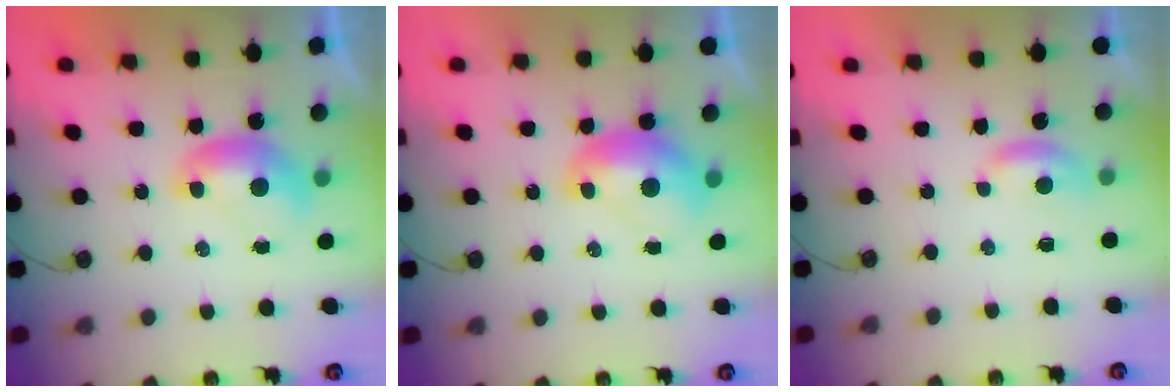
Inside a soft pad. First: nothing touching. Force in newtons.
{"total": 2.1, "press": 2.1, "slide": 0.3}
{"total": 2.6, "press": 2.6, "slide": 0.4}